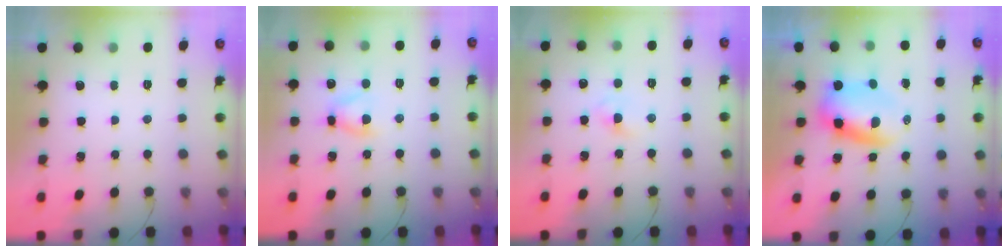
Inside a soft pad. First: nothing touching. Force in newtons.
{"total": 5.2, "press": 5.1, "slide": 0.6}
{"total": 1.9, "press": 1.7, "slide": 0.8}
{"total": 6.5, "press": 6.3, "slide": 1.5}